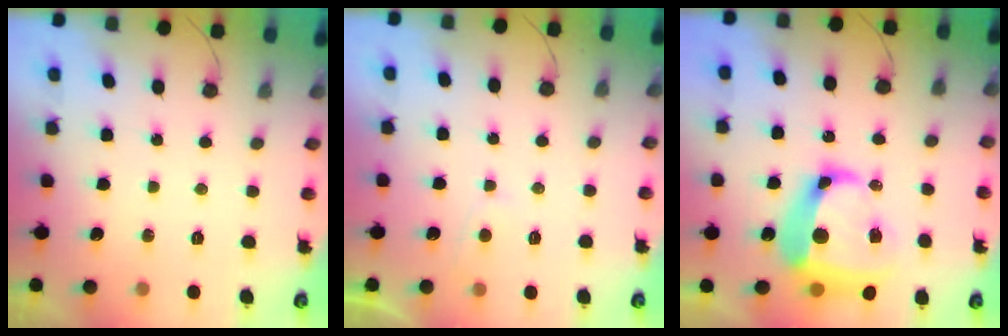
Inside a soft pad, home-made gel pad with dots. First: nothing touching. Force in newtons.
{"total": 2.0, "press": 2.0, "slide": 0.2}
{"total": 19.7, "press": 19.6, "slide": 2.0}